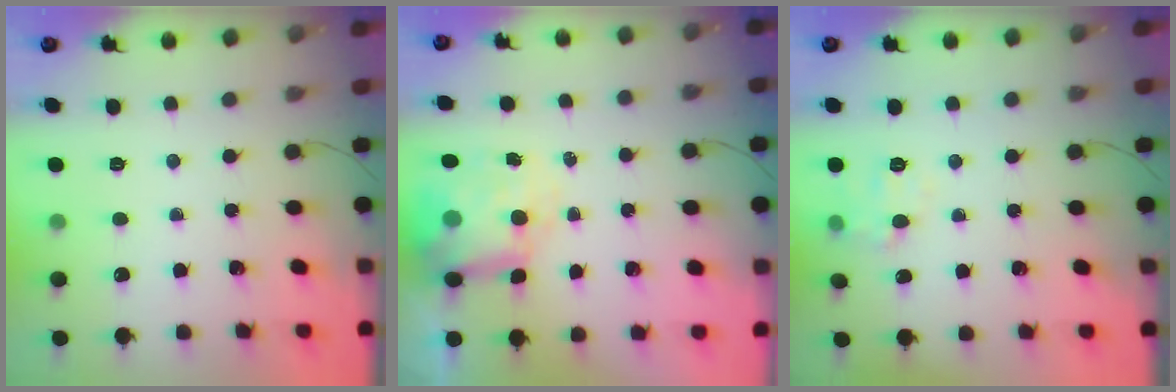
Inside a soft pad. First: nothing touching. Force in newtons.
{"total": 7.5, "press": 7.3, "slide": 1.3}
{"total": 6.4, "press": 6.3, "slide": 1.0}